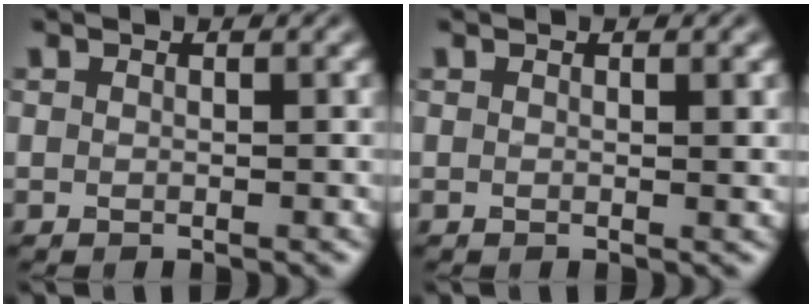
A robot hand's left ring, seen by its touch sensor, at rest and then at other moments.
{"total": 0.8, "force": [0.3, 0.2, 0.7], "torque": [-0.005, 0.000, 0.003]}